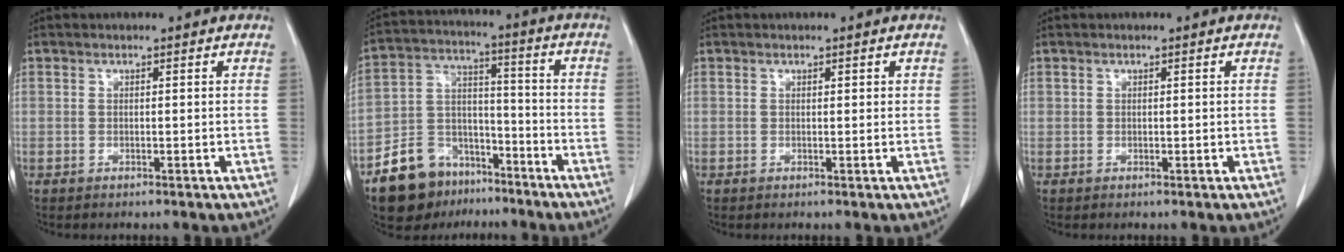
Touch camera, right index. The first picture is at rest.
{"total": 12.2, "force": [-8.4, 7.8, 4.1], "torque": [-0.085, 0.038, -0.144]}
{"total": 0.6, "force": [0.3, 0.2, 0.5], "torque": [-0.006, -0.001, 0.004]}
{"total": 0.0}